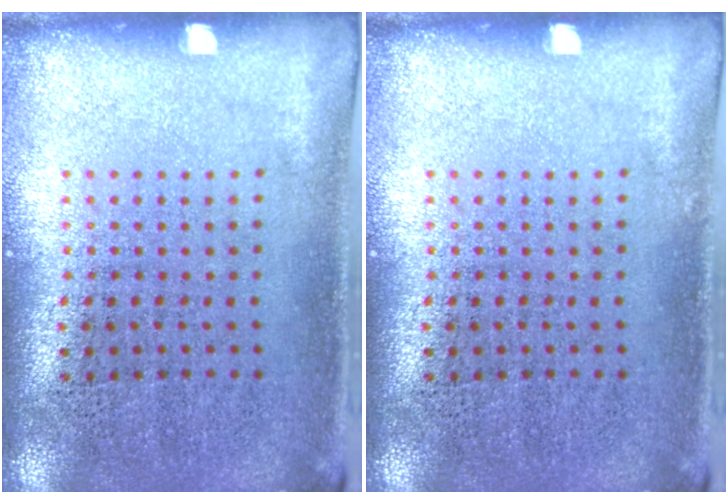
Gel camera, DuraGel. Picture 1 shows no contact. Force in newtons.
{"total": 0.0}